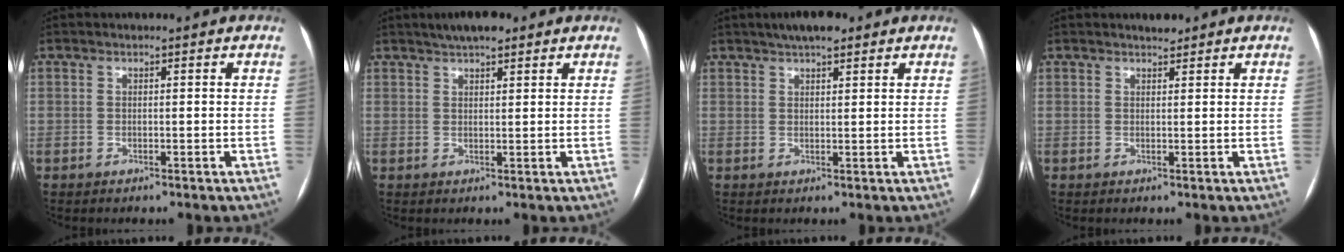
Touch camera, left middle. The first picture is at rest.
{"total": 4.9, "force": [3.9, 1.3, 2.6], "torque": [-0.046, 0.019, 0.065]}
{"total": 5.1, "force": [3.8, 1.4, 3.2], "torque": [-0.052, 0.021, 0.060]}
{"total": 1.5, "force": [1.4, 0.5, 0.5], "torque": [-0.013, 0.002, 0.022]}